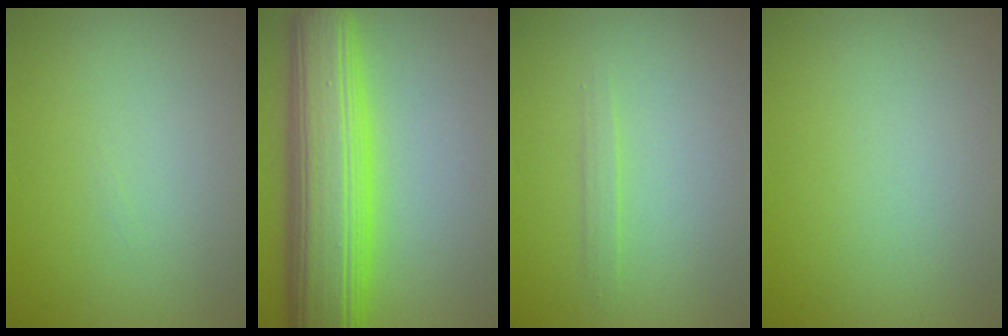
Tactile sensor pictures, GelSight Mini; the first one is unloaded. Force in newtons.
{"total": 10.4, "press": 10.4, "slide": 0.3}
{"total": 0.8, "press": 0.8, "slide": 0.0}
{"total": 0.0}